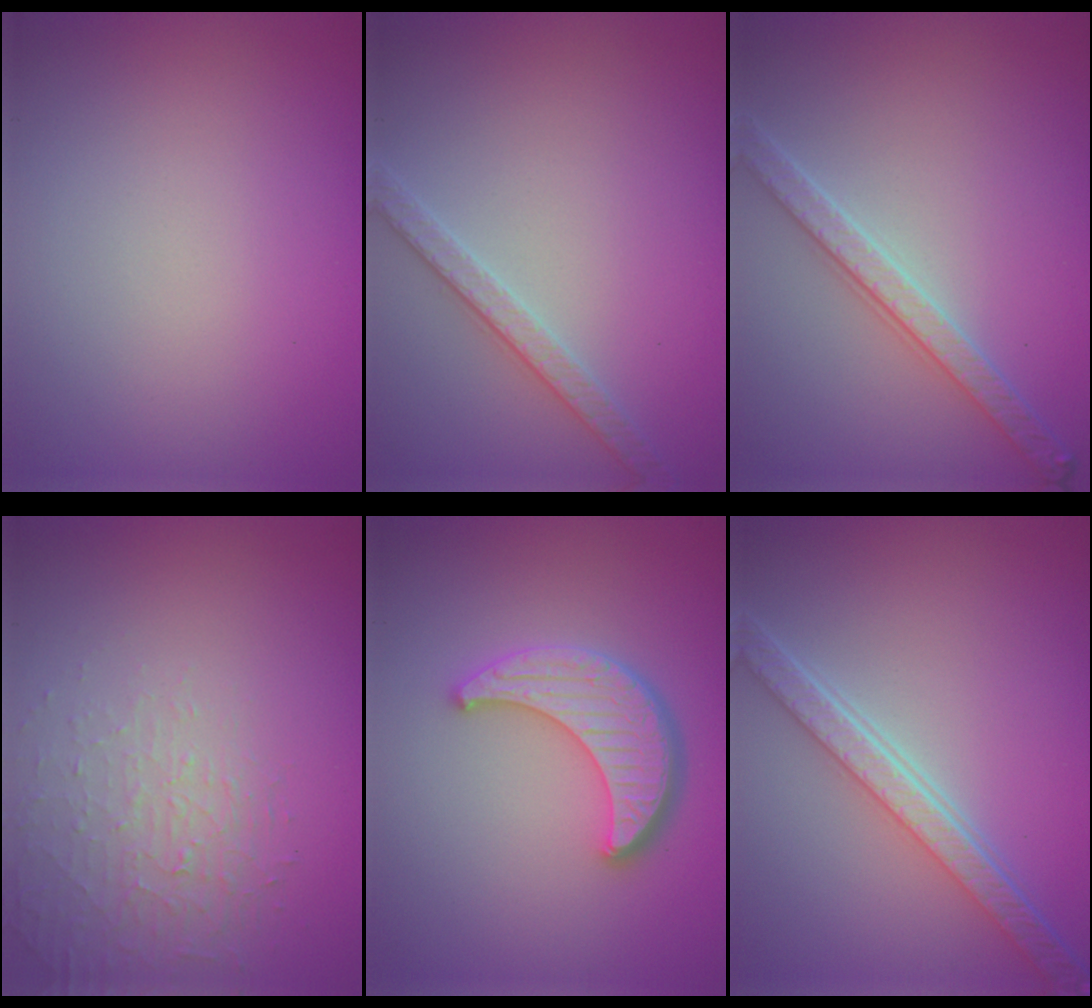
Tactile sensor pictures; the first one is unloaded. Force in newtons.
{"total": 2.7, "press": 2.6, "slide": 0.6}
{"total": 3.6, "press": 3.2, "slide": 1.6}
{"total": 1.6, "press": 1.0, "slide": 1.2}
{"total": 4.5, "press": 3.8, "slide": 2.4}
{"total": 5.3, "press": 4.1, "slide": 3.4}